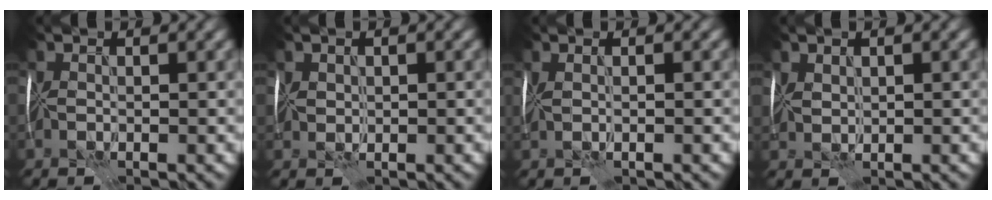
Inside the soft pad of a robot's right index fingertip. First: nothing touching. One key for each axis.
{"total": 0.8, "fx": 0.6, "fy": 0.4, "fz": -0.1, "tx": -0.002, "ty": 0.003, "tz": 0.023}
{"total": 0.6, "fx": 0.1, "fy": -0.4, "fz": 0.4, "tx": -0.007, "ty": 0.002, "tz": 0.010}
{"total": 1.3, "fx": 1.1, "fy": 0.5, "fz": 0.2, "tx": -0.011, "ty": 0.005, "tz": 0.033}